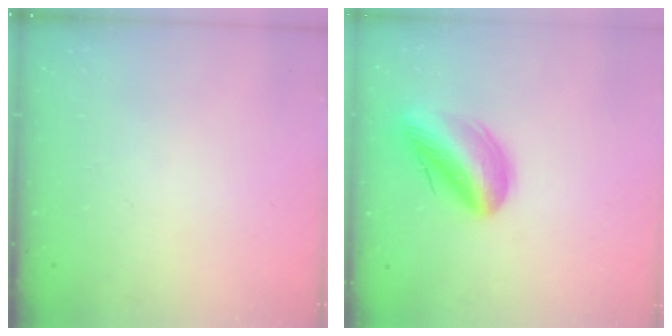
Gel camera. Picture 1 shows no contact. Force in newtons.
{"total": 15.5, "press": 14.9, "slide": 4.3}